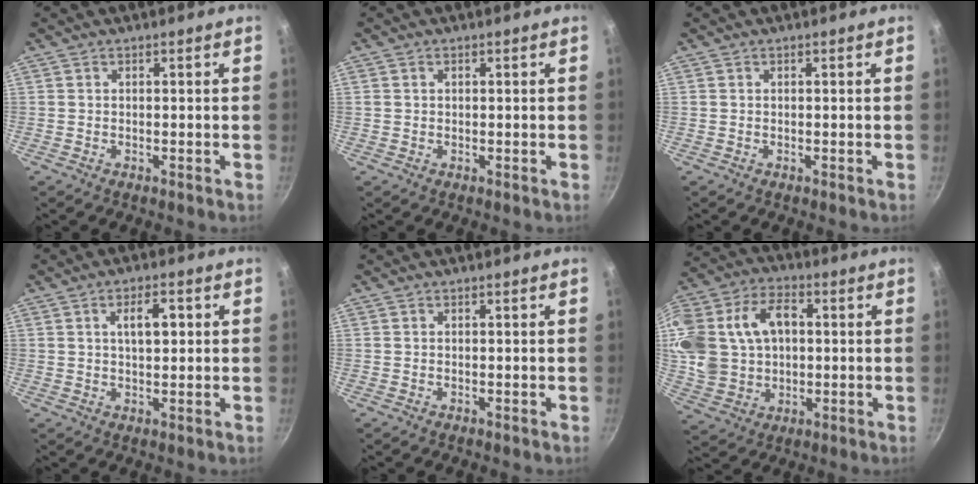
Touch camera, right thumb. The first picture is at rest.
{"total": 0.8, "force": [0.3, 0.6, 0.4], "torque": [-0.006, 0.004, 0.005]}
{"total": 0.0}
{"total": 5.2, "force": [1.3, 2.4, 4.5], "torque": [-0.056, 0.004, 0.020]}
{"total": 0.0}
{"total": 24.4, "force": [4.0, 18.2, 15.8], "torque": [-0.362, 0.041, 0.078]}